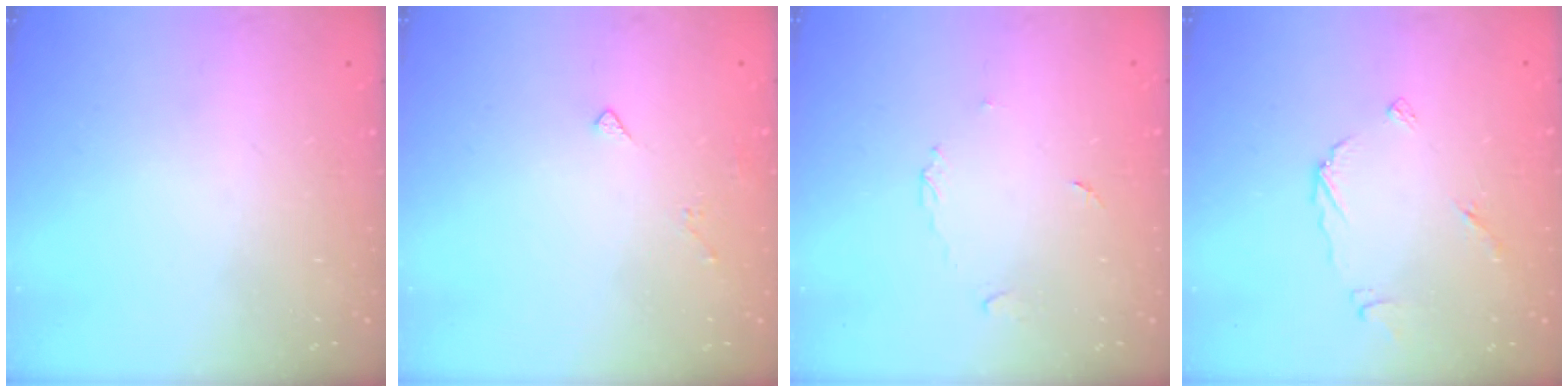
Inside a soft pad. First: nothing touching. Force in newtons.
{"total": 3.7, "press": 3.7, "slide": 0.7}
{"total": 2.7, "press": 2.7, "slide": 0.4}
{"total": 5.5, "press": 5.5, "slide": 0.4}